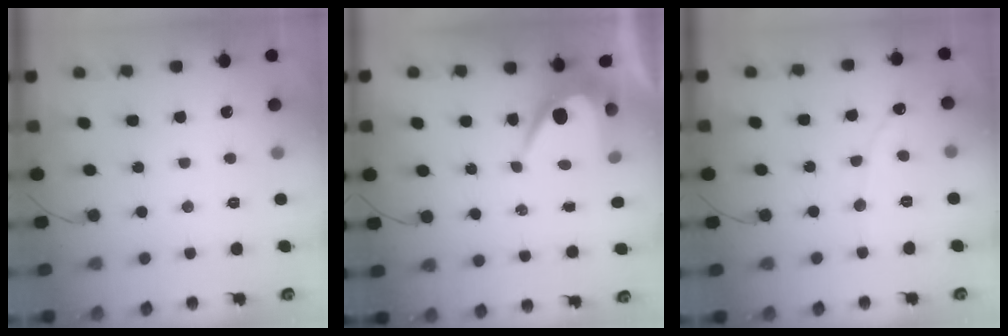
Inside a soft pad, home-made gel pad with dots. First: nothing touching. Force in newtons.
{"total": 6.2, "press": 6.2, "slide": 0.5}
{"total": 2.2, "press": 2.2, "slide": 0.2}